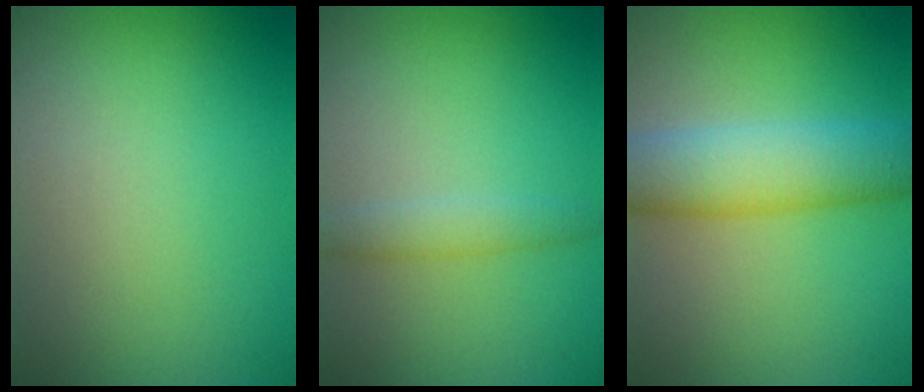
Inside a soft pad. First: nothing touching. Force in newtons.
{"total": 1.9, "press": 1.9, "slide": 0.1}
{"total": 7.2, "press": 7.2, "slide": 0.2}